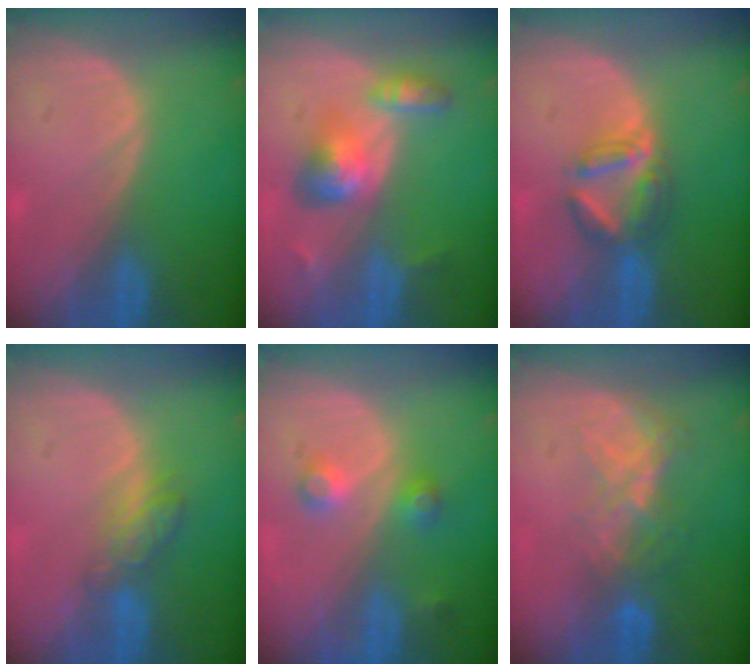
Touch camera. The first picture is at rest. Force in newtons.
{"total": 6.3, "press": 5.8, "slide": 2.5}
{"total": 5.9, "press": 5.4, "slide": 2.3}
{"total": 4.1, "press": 4.1, "slide": 0.4}
{"total": 3.6, "press": 3.6, "slide": 0.6}
{"total": 6.4, "press": 5.6, "slide": 3.1}